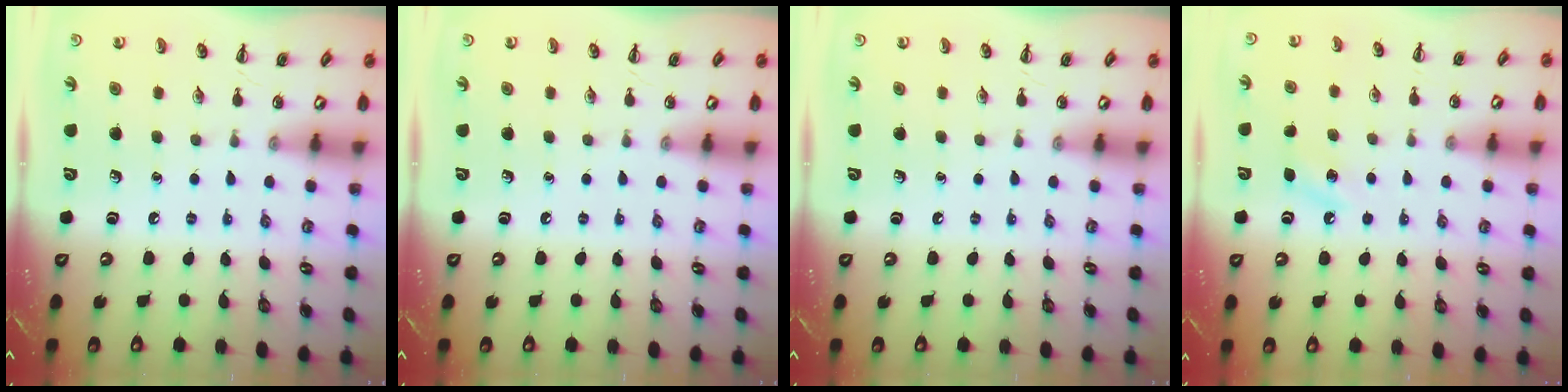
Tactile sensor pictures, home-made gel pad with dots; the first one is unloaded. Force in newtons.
{"total": 0.0}
{"total": 0.0}
{"total": 4.5, "press": 4.3, "slide": 1.4}